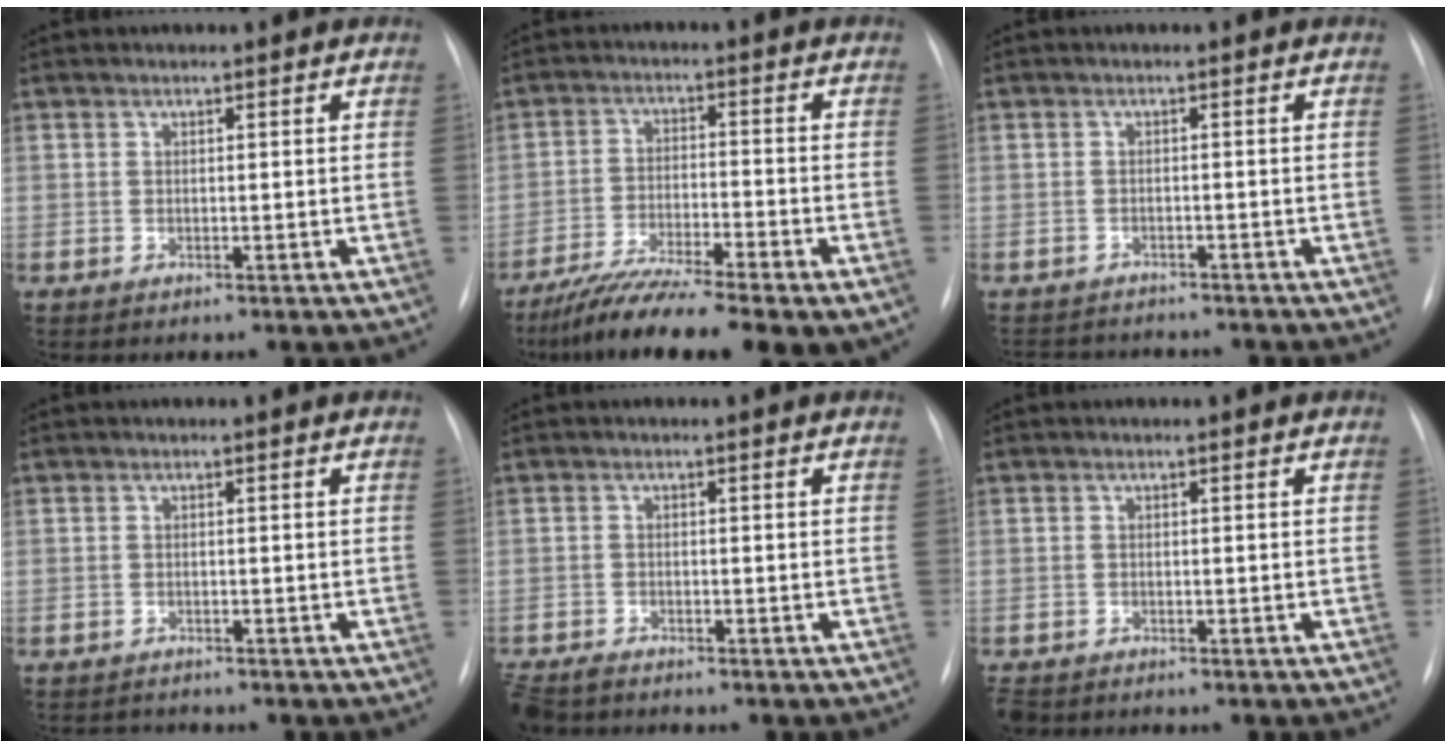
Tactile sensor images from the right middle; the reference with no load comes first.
{"total": 13.5, "force": [-10.0, 1.5, 9.1], "torque": [-0.158, -0.031, -0.166]}
{"total": 6.6, "force": [-6.2, 1.8, 1.2], "torque": [-0.015, 0.000, -0.081]}
{"total": 1.3, "force": [-1.2, 0.4, -0.4], "torque": [0.005, -0.004, -0.017]}
{"total": 4.6, "force": [-3.9, 1.8, 1.7], "torque": [-0.031, -0.010, -0.067]}
{"total": 3.3, "force": [-2.5, 1.9, 1.1], "torque": [-0.023, -0.004, -0.040]}